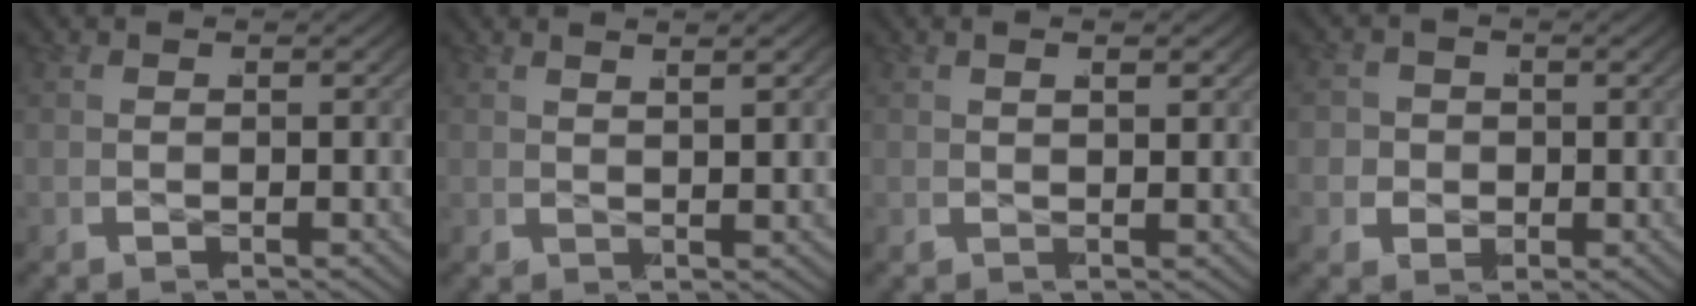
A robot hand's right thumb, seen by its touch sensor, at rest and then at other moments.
{"total": 2.0, "force": [1.2, -1.6, 0.0], "torque": [0.004, 0.015, 0.021]}
{"total": 1.2, "force": [0.8, -0.9, 0.0], "torque": [0.007, 0.011, 0.013]}
{"total": 3.6, "force": [0.0, 3.3, 1.4], "torque": [-0.031, -0.012, 0.004]}